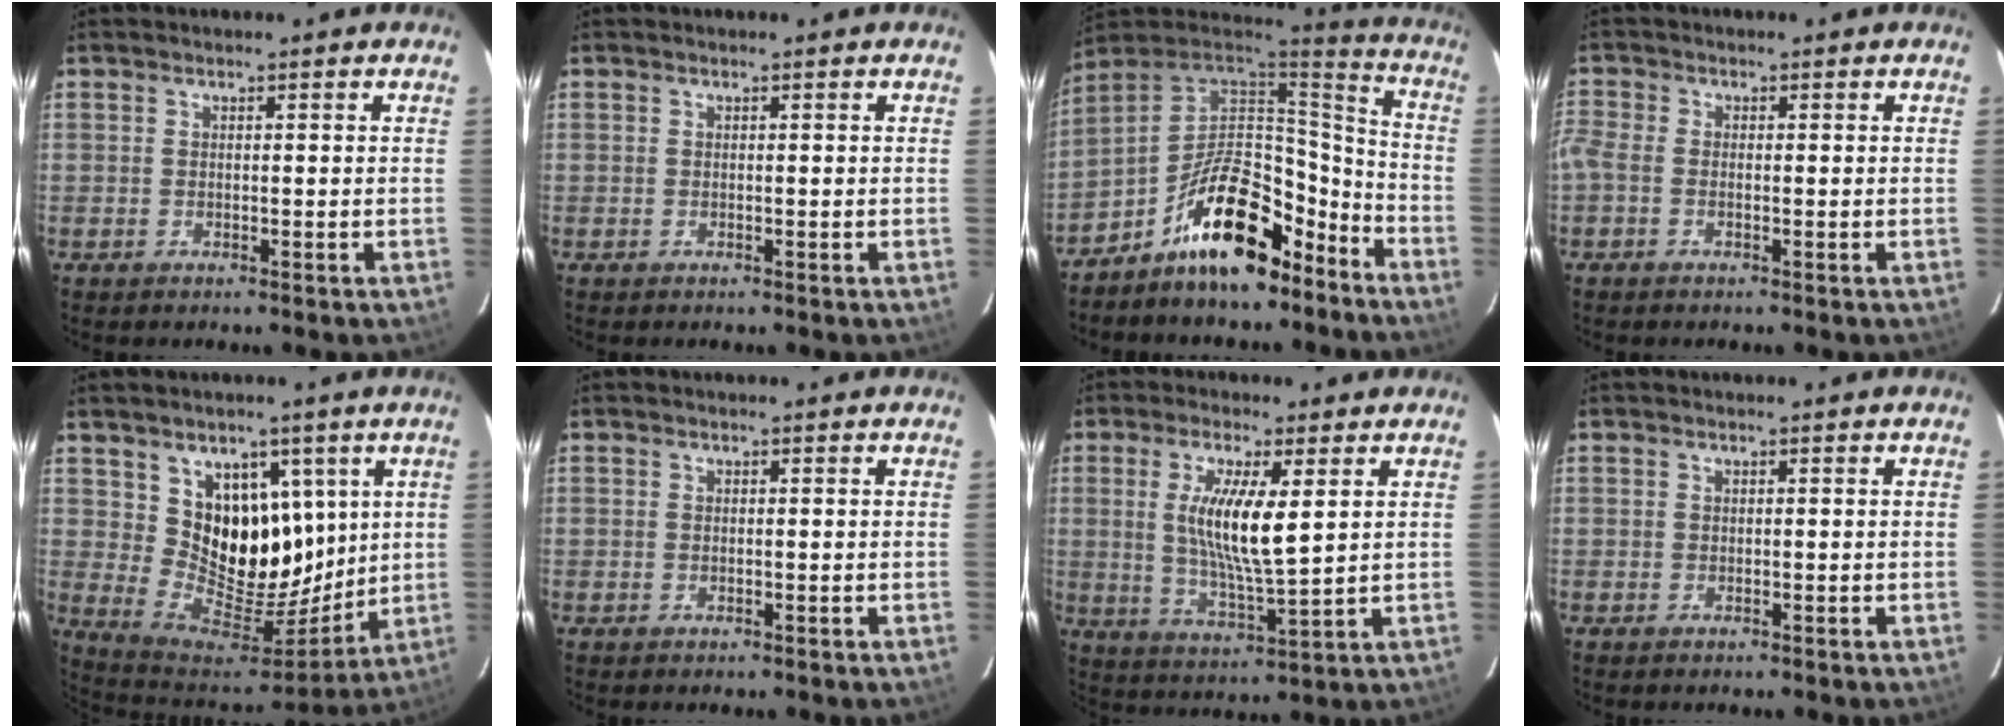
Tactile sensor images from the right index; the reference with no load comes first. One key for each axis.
{"total": 0.0}
{"total": 18.2, "fx": -11.2, "fy": 8.1, "fz": 11.8, "tx": -0.203, "ty": 0.039, "tz": -0.178}
{"total": 2.2, "fx": -1.0, "fy": 1.0, "fz": 1.7, "tx": -0.042, "ty": -0.002, "tz": -0.025}
{"total": 15.0, "fx": 5.9, "fy": 11.6, "fz": 7.4, "tx": -0.130, "ty": -0.020, "tz": 0.121}
{"total": 0.0}
{"total": 10.4, "fx": 2.4, "fy": 1.8, "fz": 9.9, "tx": -0.189, "ty": -0.010, "tz": 0.047}
{"total": 0.0}